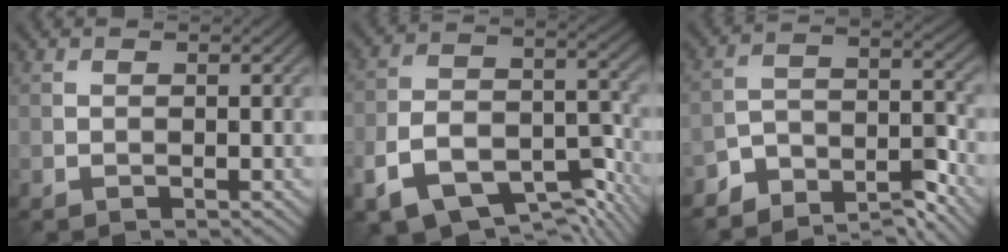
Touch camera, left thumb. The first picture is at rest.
{"total": 12.4, "force": [-7.6, 6.3, 7.5], "torque": [-0.148, -0.014, -0.130]}
{"total": 7.4, "force": [-6.5, 2.6, 2.4], "torque": [-0.037, 0.000, -0.128]}